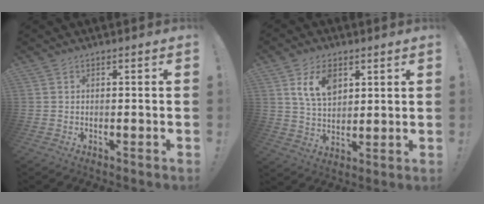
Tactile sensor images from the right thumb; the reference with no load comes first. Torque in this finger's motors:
{"motor_torque": [1.32, 1.26, 0.85, 0.36, 0.01]}